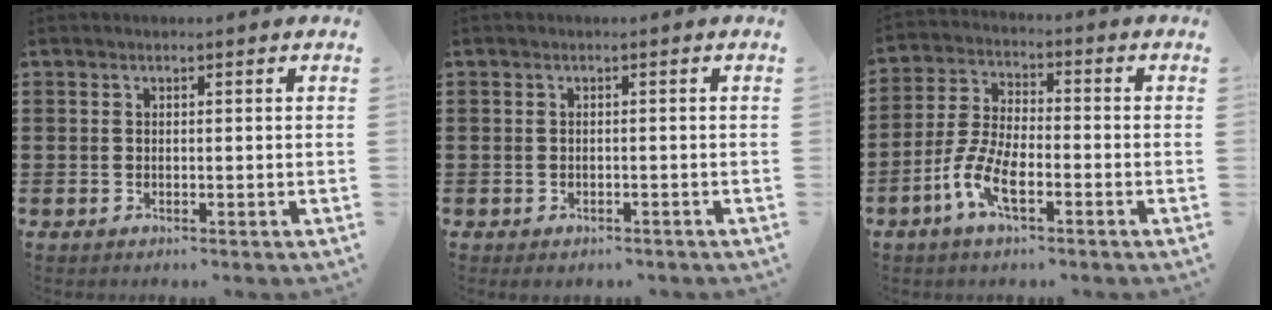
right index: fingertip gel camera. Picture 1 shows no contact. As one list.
[{"total": 0.8, "force": [-0.7, 0.2, 0.1], "torque": [-0.006, -0.001, -0.015]}, {"total": 7.2, "force": [-3.6, 2.5, 5.7], "torque": [-0.151, -0.013, -0.075]}]